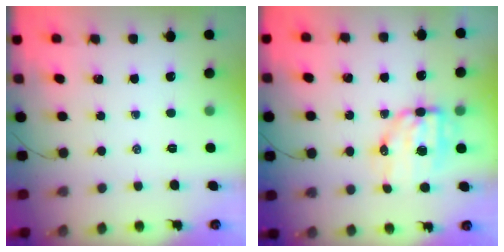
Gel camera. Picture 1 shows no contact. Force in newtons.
{"total": 7.9, "press": 7.7, "slide": 1.9}